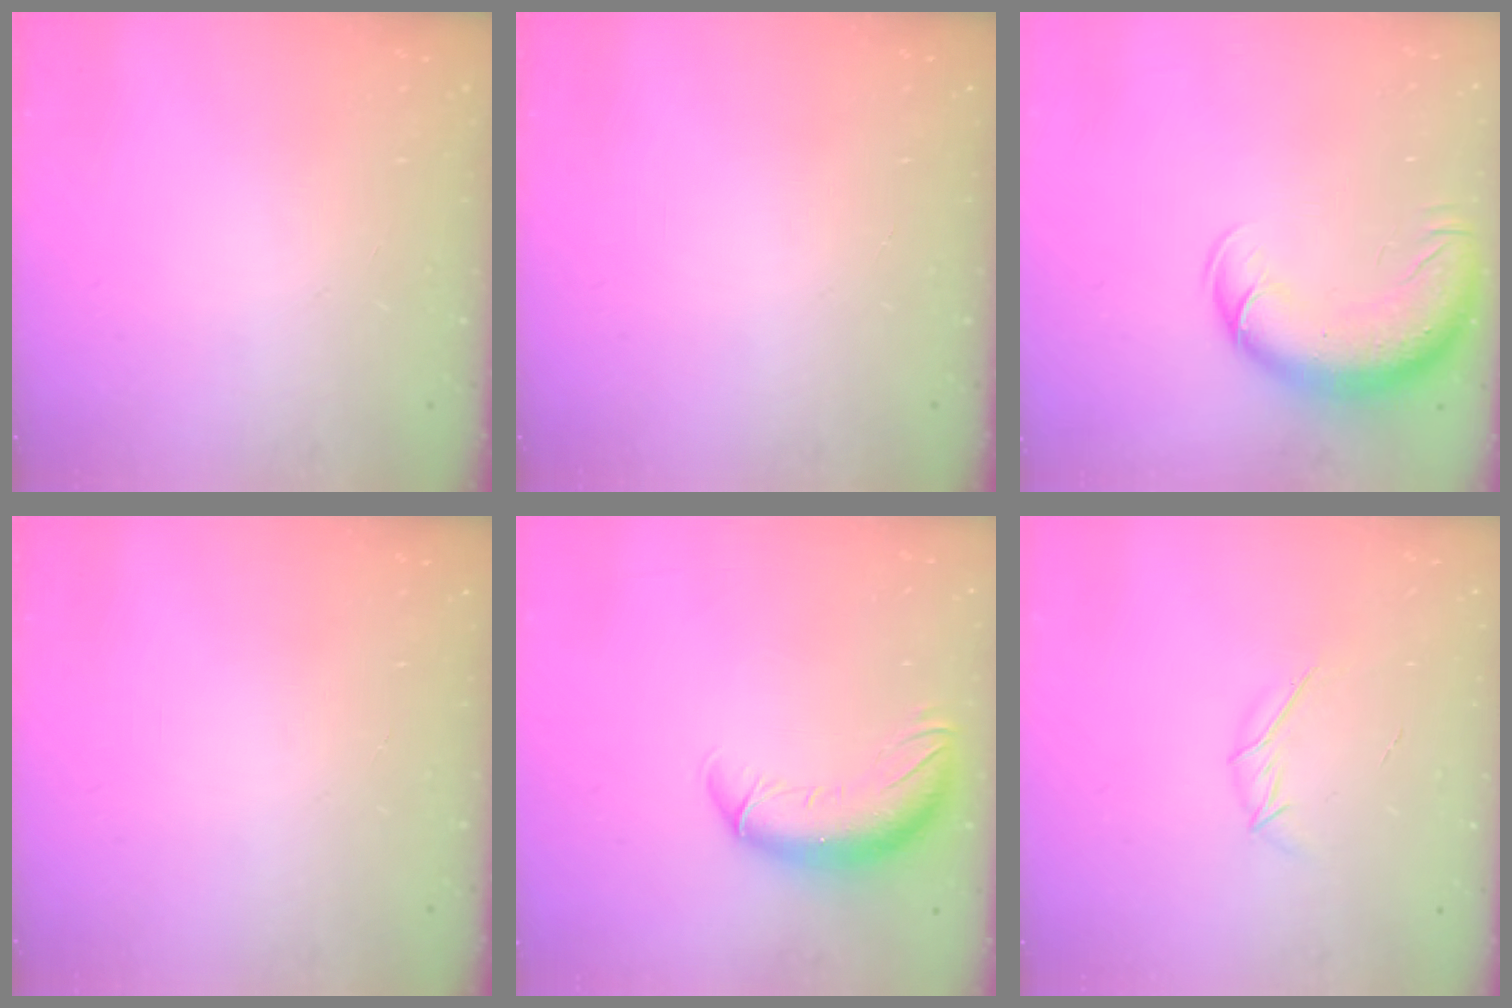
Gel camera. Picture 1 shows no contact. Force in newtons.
{"total": 0.0}
{"total": 12.2, "press": 11.8, "slide": 3.2}
{"total": 0.0}
{"total": 11.5, "press": 11.3, "slide": 2.4}
{"total": 5.4, "press": 5.3, "slide": 1.1}